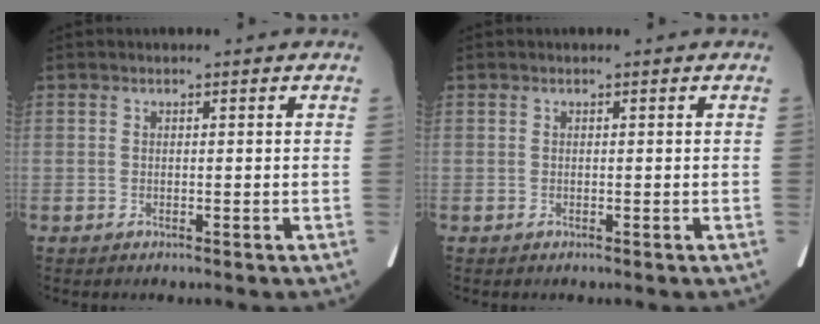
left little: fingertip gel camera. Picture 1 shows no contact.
{"total": 0.0}